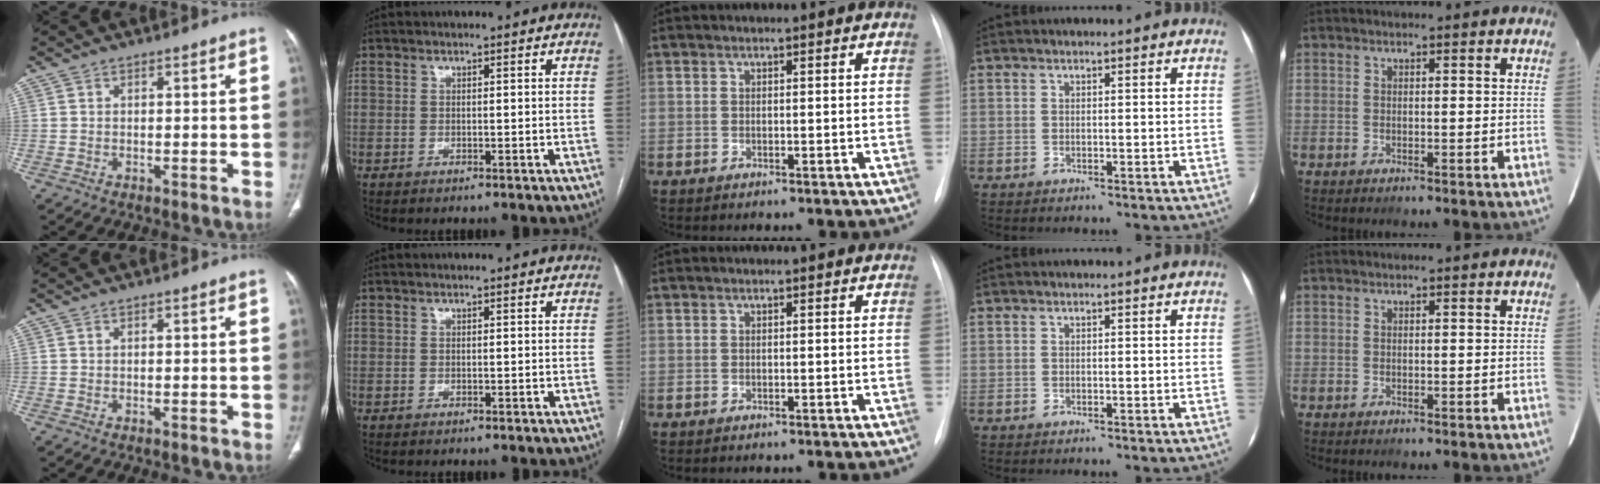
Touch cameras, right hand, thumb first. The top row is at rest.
{}